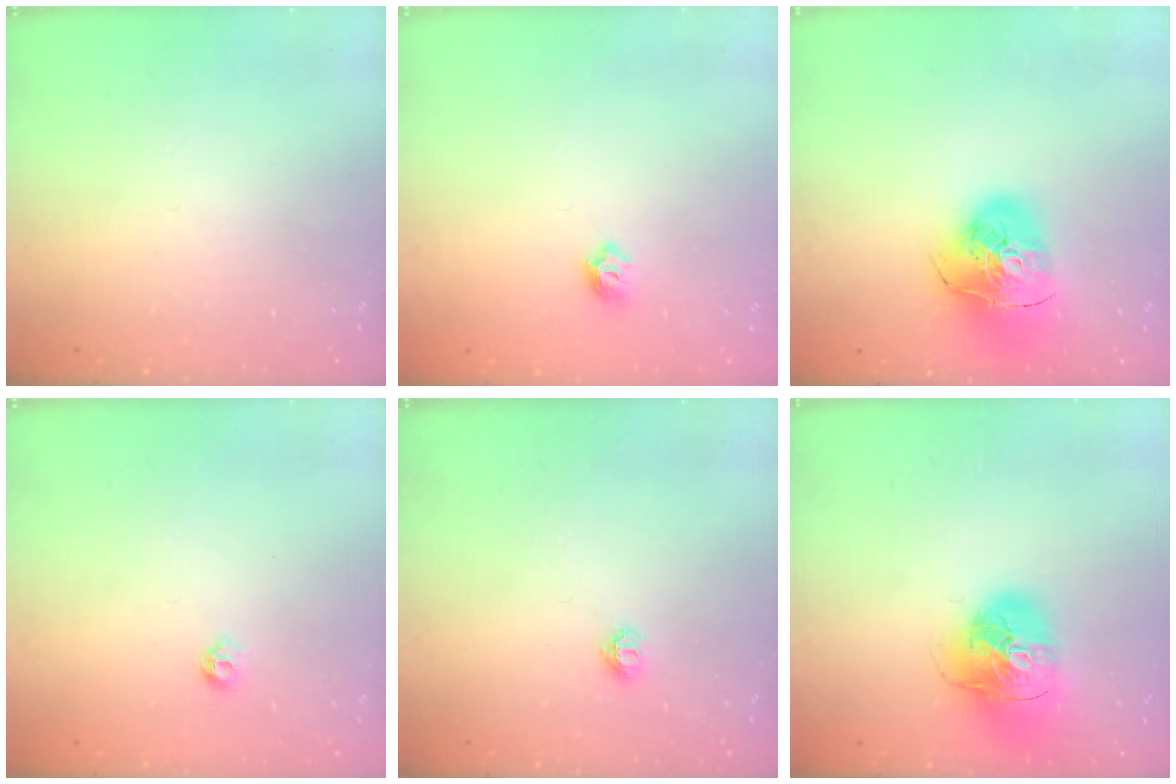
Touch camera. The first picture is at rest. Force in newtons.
{"total": 5.3, "press": 5.3, "slide": 0.9}
{"total": 18.7, "press": 18.6, "slide": 2.1}
{"total": 4.4, "press": 4.3, "slide": 0.9}
{"total": 5.8, "press": 5.8, "slide": 0.3}
{"total": 17.1, "press": 17.0, "slide": 2.5}